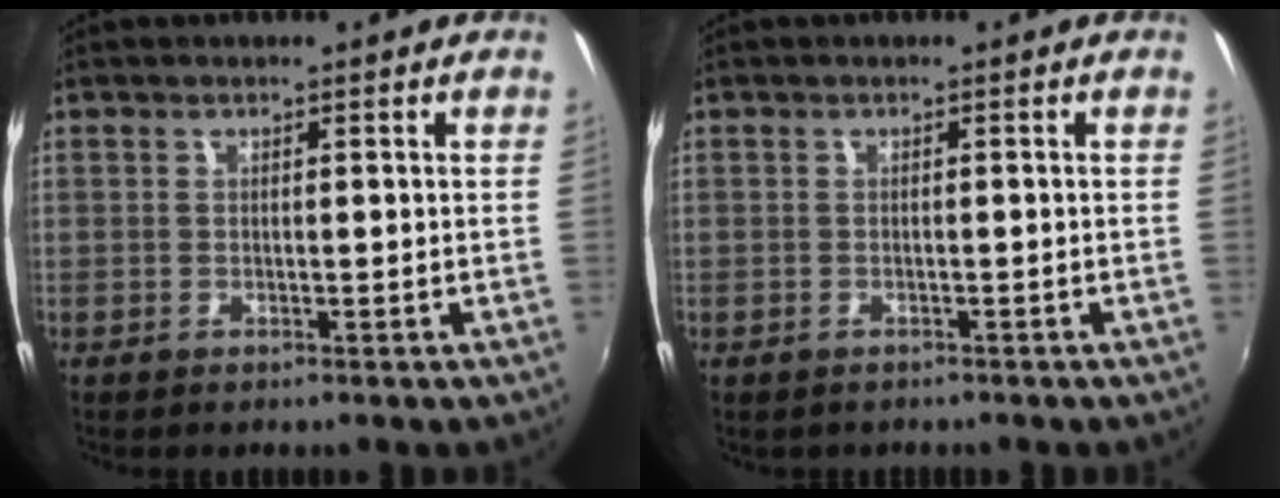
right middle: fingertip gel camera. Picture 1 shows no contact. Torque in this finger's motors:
{"motor_torque": [-0.21, -0.84, 0.06, 0.06]}